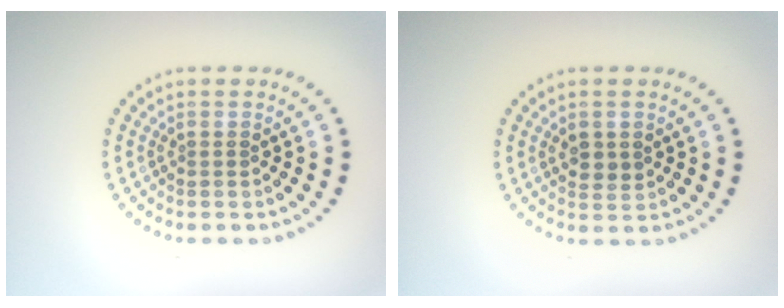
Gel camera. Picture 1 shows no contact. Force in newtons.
{"total": 1.8, "press": 1.7, "slide": 0.4}